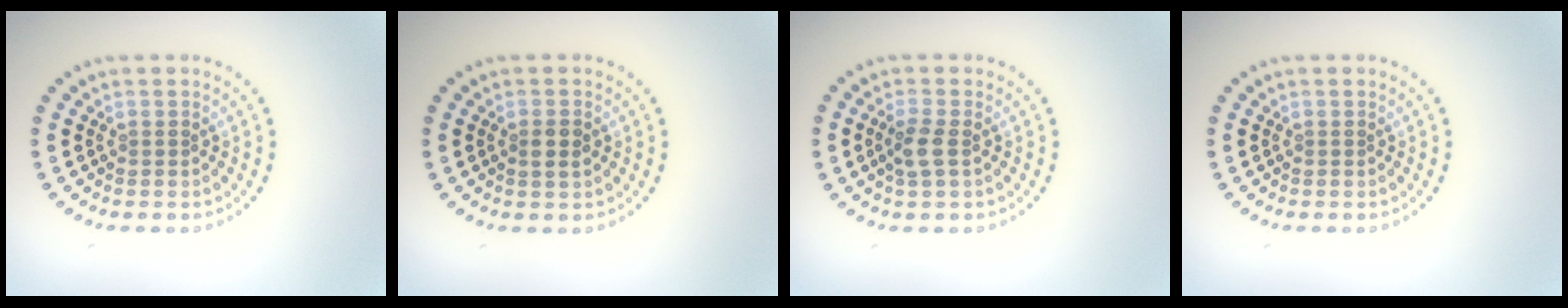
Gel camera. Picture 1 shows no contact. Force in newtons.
{"total": 1.5, "press": 1.4, "slide": 0.4}
{"total": 1.9, "press": 1.8, "slide": 0.6}
{"total": 0.0}